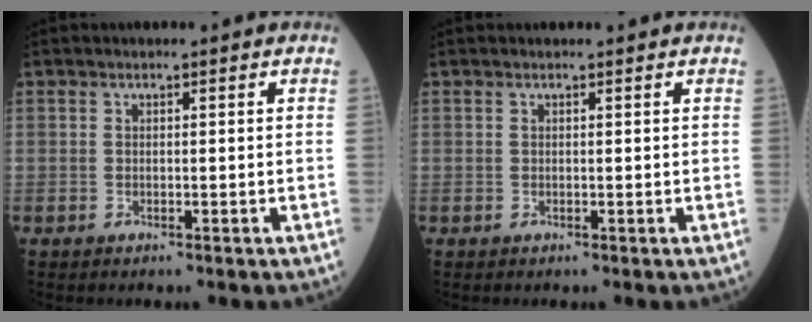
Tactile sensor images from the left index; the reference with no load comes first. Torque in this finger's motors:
{"motor_torque": [0.15, -0.17, -0.04, -0.01]}